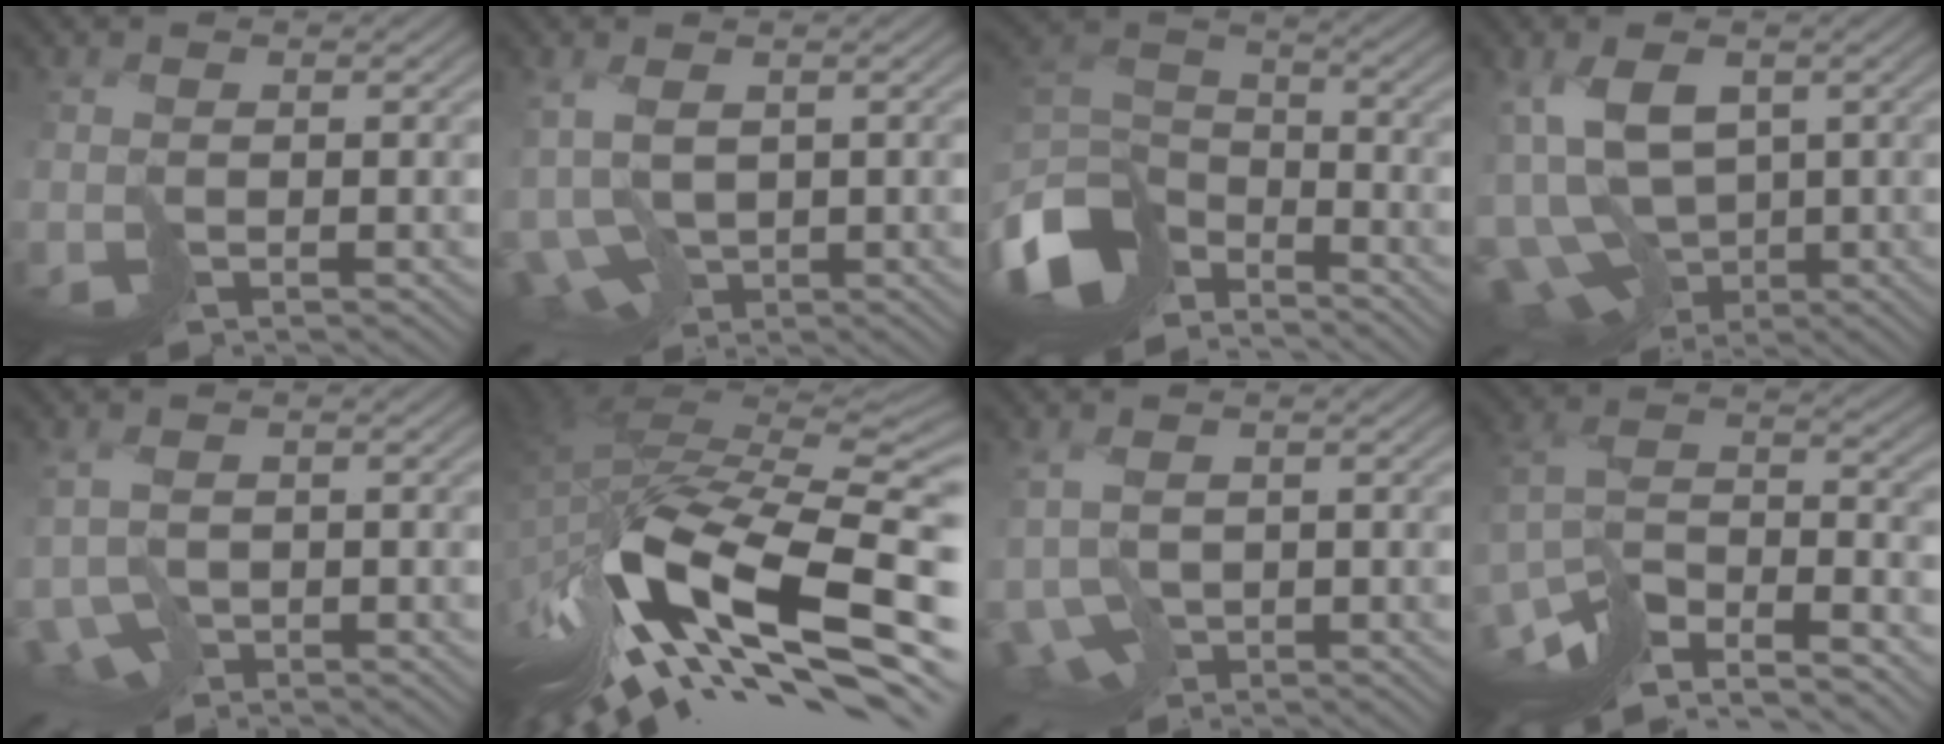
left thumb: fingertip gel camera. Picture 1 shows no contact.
{"total": 7.0, "force": [-1.3, 4.2, 5.5], "torque": [-0.134, -0.020, -0.013]}
{"total": 12.1, "force": [-8.7, 5.9, 6.0], "torque": [-0.157, -0.006, -0.176]}
{"total": 12.4, "force": [-2.6, 7.4, 9.6], "torque": [-0.194, -0.025, -0.033]}
{"total": 4.3, "force": [-1.5, 2.7, 2.9], "torque": [-0.063, -0.010, -0.023]}
{"total": 16.7, "force": [-7.5, 6.1, 13.6], "torque": [-0.279, 0.009, -0.134]}
{"total": 5.2, "force": [-1.3, 3.3, 3.7], "torque": [-0.089, -0.013, -0.017]}
{"total": 11.8, "force": [-9.4, 2.7, 6.5], "torque": [-0.129, 0.001, -0.167]}